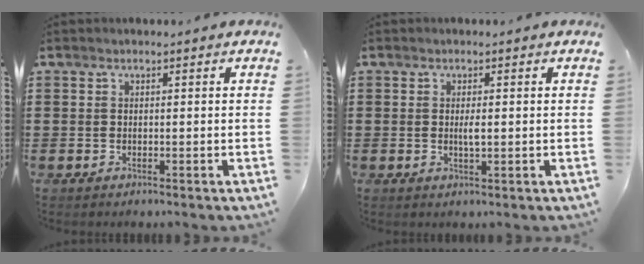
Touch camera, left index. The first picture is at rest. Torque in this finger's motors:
{"motor_torque": [0.50, -0.03, 0.08, 0.03]}